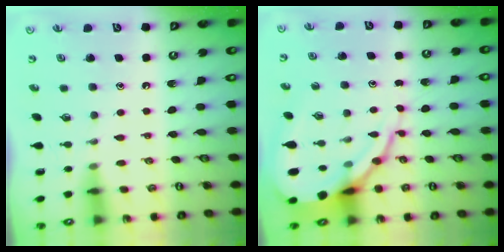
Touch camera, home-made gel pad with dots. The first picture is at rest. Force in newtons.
{"total": 12.8, "press": 12.7, "slide": 1.4}